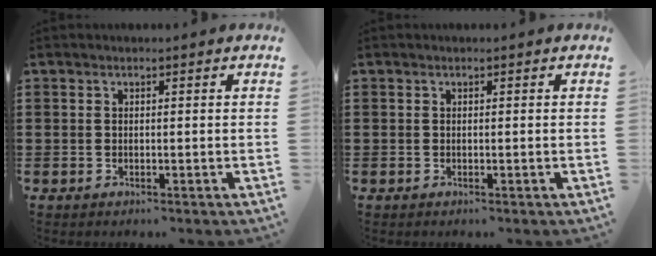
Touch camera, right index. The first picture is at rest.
{"total": 0.0}